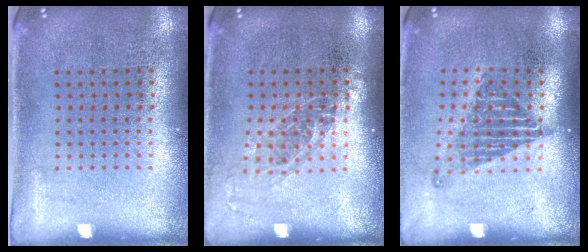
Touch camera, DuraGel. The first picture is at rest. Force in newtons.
{"total": 1.1, "press": 1.0, "slide": 0.6}
{"total": 1.2, "press": 1.0, "slide": 0.7}